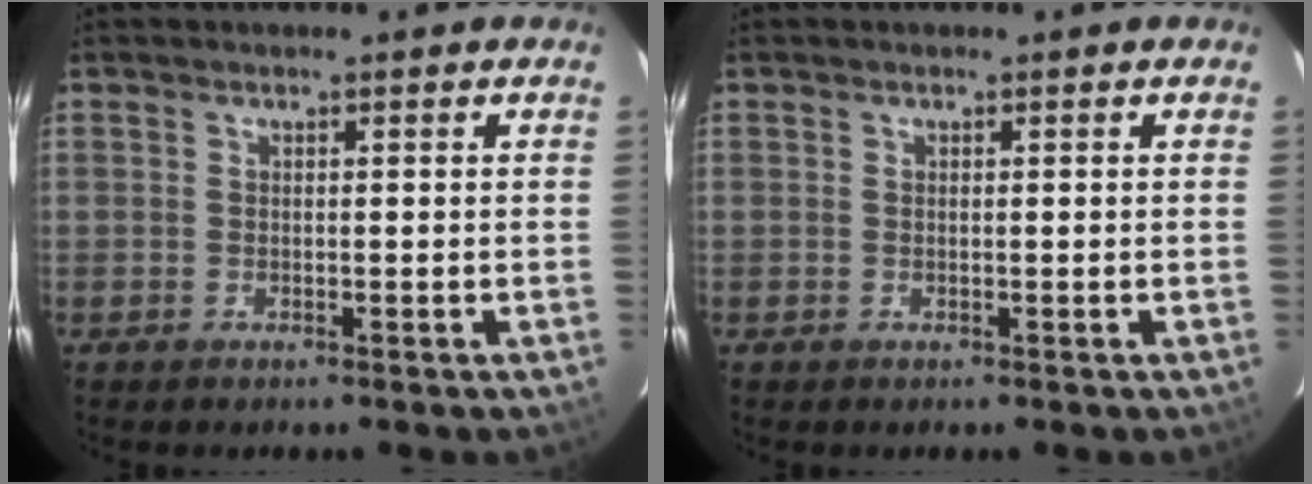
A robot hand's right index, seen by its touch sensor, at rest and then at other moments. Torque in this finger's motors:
{"motor_torque": [-0.05, 0.21, -0.03, 0.00]}